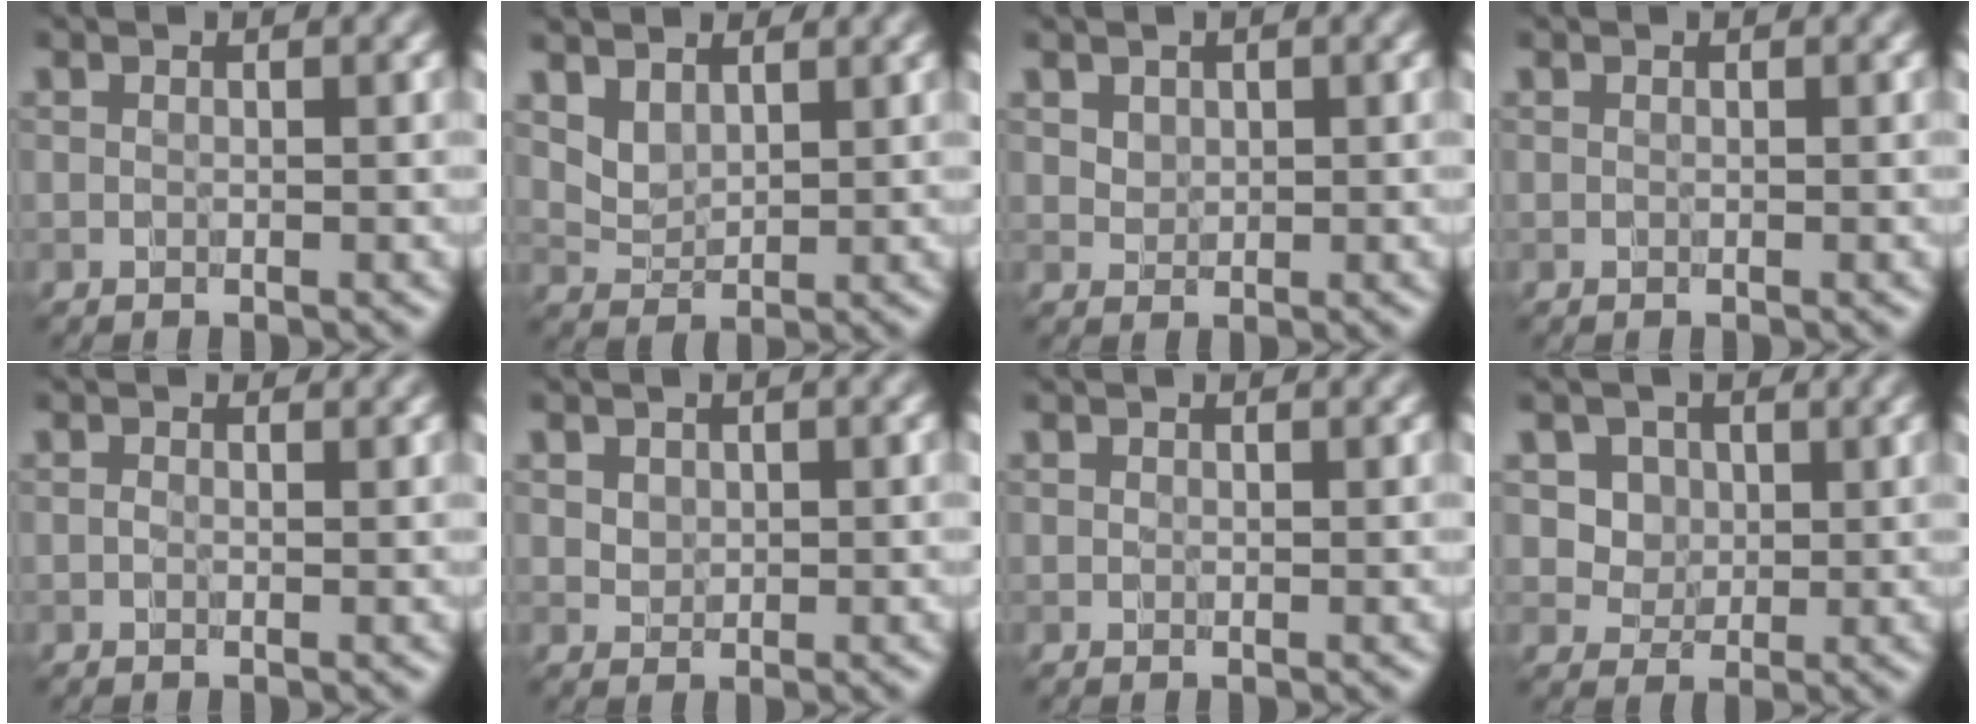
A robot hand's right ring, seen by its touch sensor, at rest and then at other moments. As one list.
[{"total": 3.5, "force": [2.6, 1.9, 1.3], "torque": [-0.050, -0.011, 0.069]}, {"total": 1.6, "force": [1.1, 1.0, 0.5], "torque": [-0.015, 0.000, 0.033]}, {"total": 0.0}, {"total": 0.7, "force": [0.1, 0.5, 0.5], "torque": [-0.012, 0.000, -0.001]}, {"total": 1.0, "force": [0.6, 0.7, 0.2], "torque": [-0.005, -0.004, 0.020]}, {"total": 0.5, "force": [0.5, 0.2, 0.1], "torque": [-0.005, 0.004, 0.010]}, {"total": 4.4, "force": [2.1, 3.4, 1.8], "torque": [-0.042, 0.000, 0.040]}]